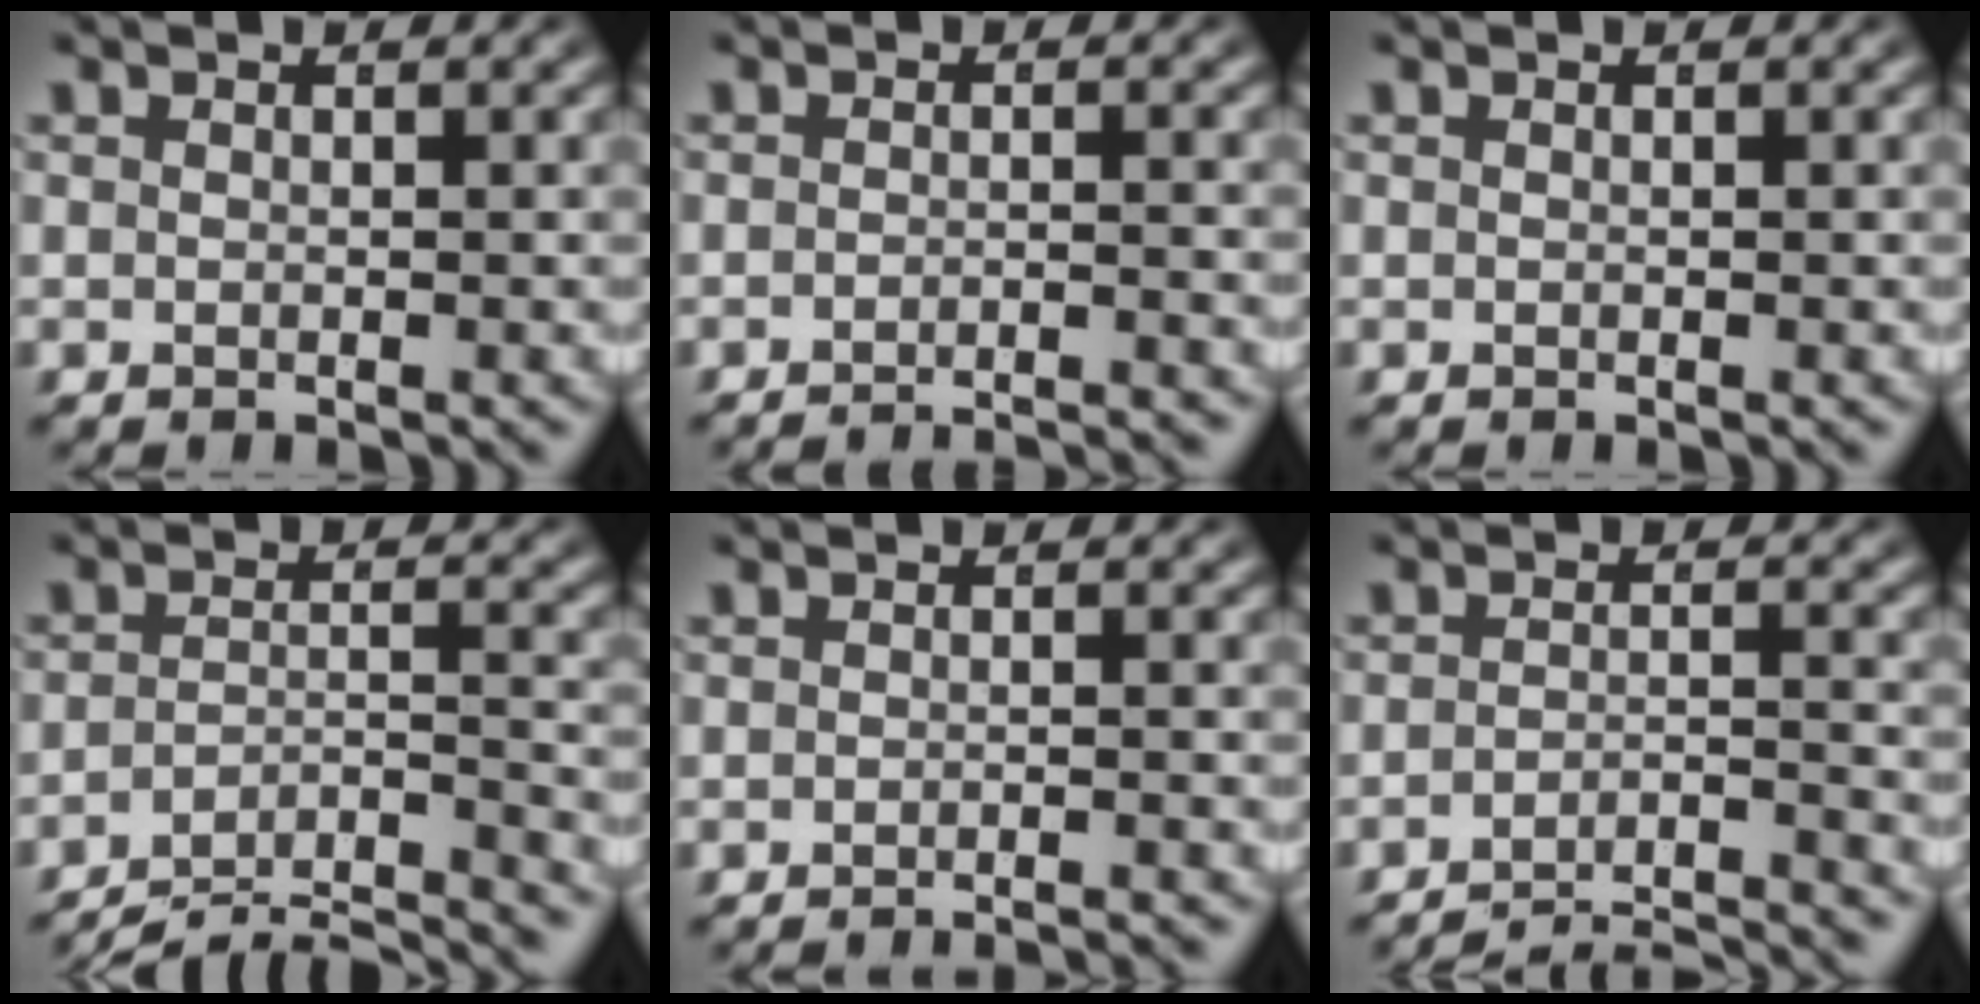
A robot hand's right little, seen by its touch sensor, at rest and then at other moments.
{"total": 4.8, "force": [-4.7, 0.0, 0.4], "torque": [0.007, -0.013, -0.073]}
{"total": 0.0}
{"total": 8.2, "force": [-6.3, 3.3, 4.1], "torque": [-0.055, -0.033, -0.093]}
{"total": 3.0, "force": [-2.9, -0.3, 0.2], "torque": [0.001, -0.008, -0.045]}
{"total": 11.2, "force": [-10.6, 2.4, 2.3], "torque": [-0.010, -0.029, -0.164]}